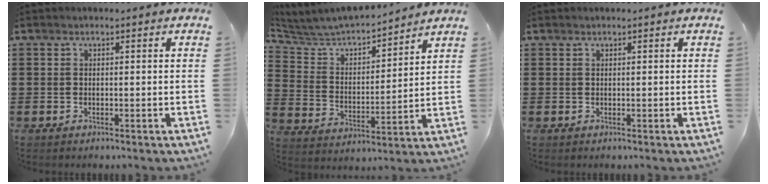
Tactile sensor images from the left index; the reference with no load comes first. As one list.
[{"total": 5.2, "force": [4.9, 1.1, 1.0], "torque": [-0.050, -0.038, 0.078]}, {"total": 0.0}]